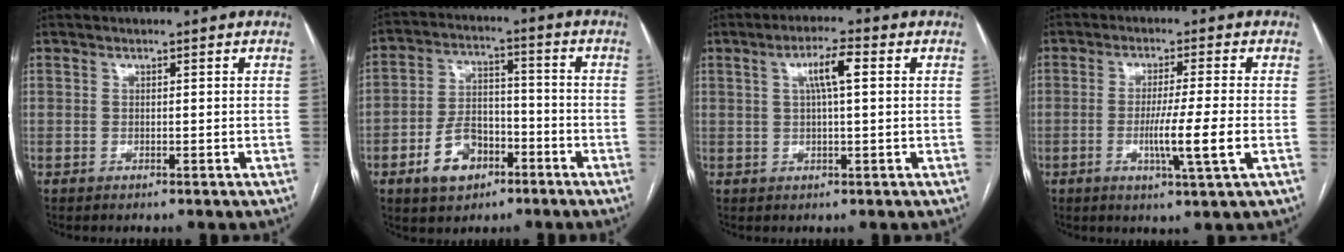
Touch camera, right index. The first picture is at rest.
{"total": 9.2, "force": [-4.5, 5.9, 5.5], "torque": [-0.111, 0.019, -0.072]}
{"total": 5.2, "force": [1.4, 0.6, 4.9], "torque": [-0.091, 0.011, 0.025]}
{"total": 7.5, "force": [-1.6, -0.9, 7.3], "torque": [-0.126, -0.018, -0.031]}